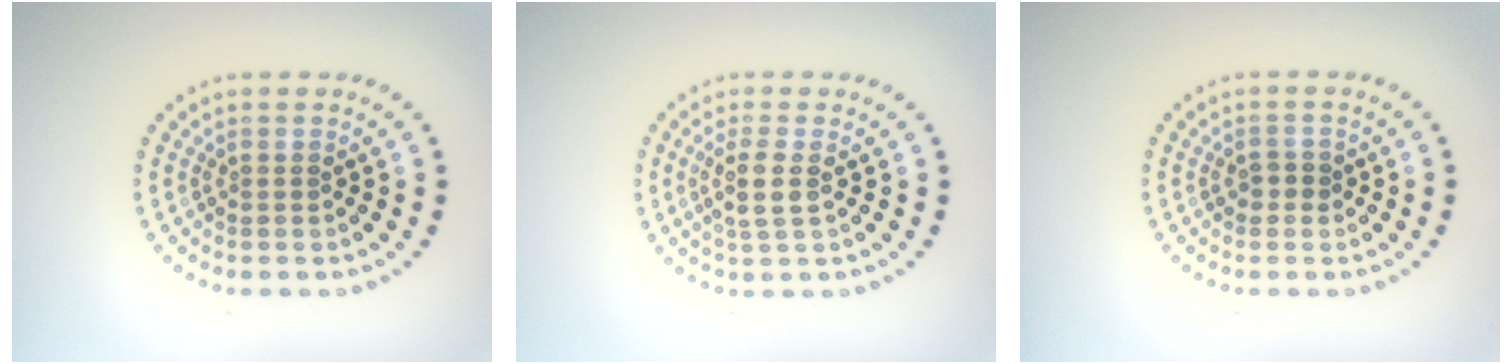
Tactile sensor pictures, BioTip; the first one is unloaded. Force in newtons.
{"total": 2.4, "press": 2.1, "slide": 1.1}
{"total": 1.2, "press": 1.1, "slide": 0.4}